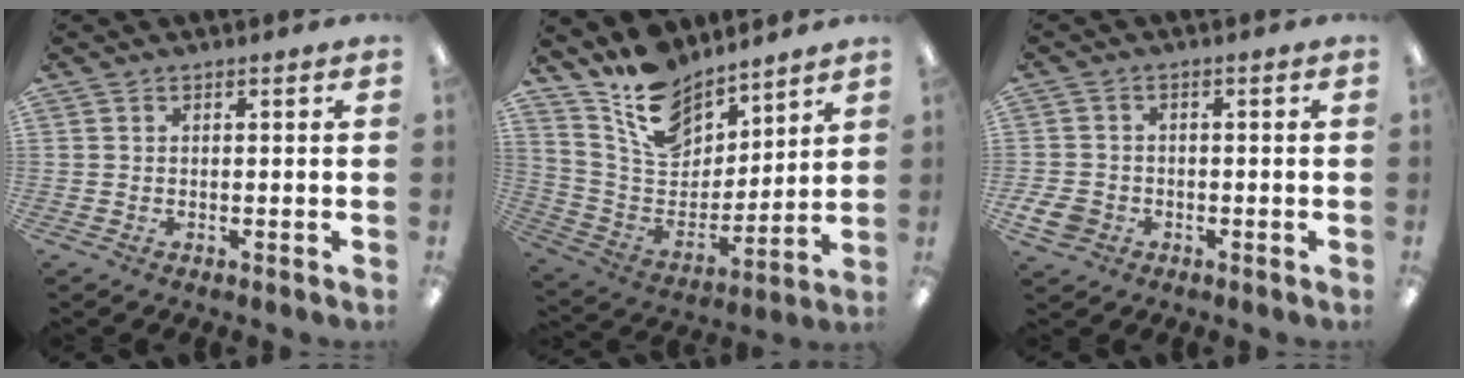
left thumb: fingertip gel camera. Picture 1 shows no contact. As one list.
[{"total": 15.6, "force": [12.4, 8.0, 5.0], "torque": [-0.116, -0.082, 0.235]}, {"total": 4.6, "force": [-1.8, 3.8, 2.0], "torque": [-0.050, 0.006, -0.034]}]